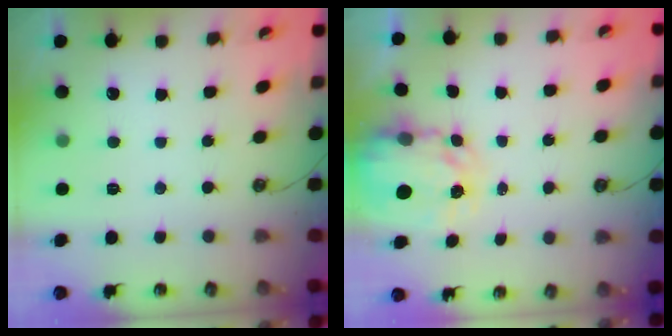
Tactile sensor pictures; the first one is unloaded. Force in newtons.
{"total": 4.0, "press": 4.0, "slide": 0.3}